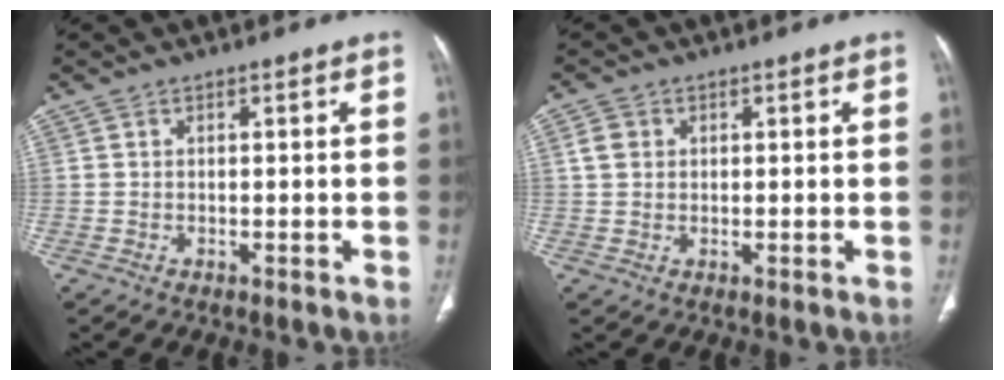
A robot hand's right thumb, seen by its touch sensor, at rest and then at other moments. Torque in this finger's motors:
{"motor_torque": [-0.30, 0.24, 0.31, -0.21, 0.00]}